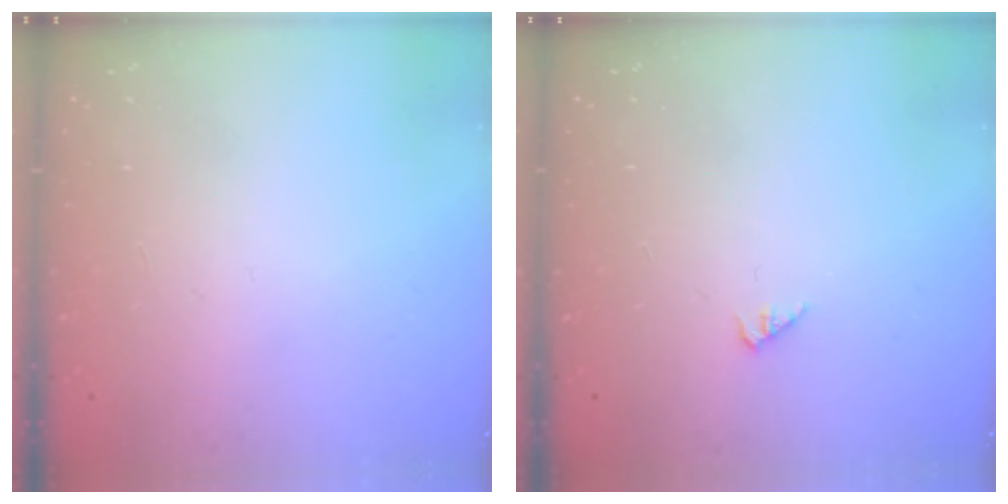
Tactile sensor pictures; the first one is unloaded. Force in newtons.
{"total": 1.7, "press": 1.7, "slide": 0.3}